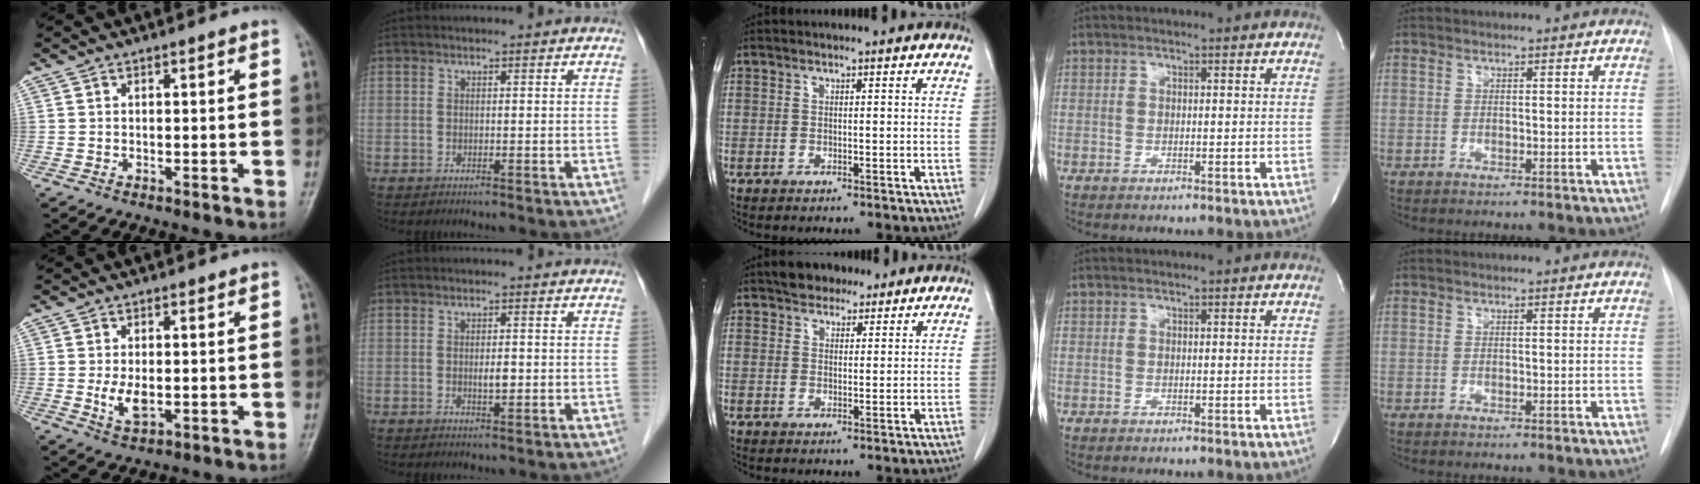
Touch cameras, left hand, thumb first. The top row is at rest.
{"thumb": {"total": 4.5, "force": [-0.4, 2.4, 3.7], "torque": [-0.070, -0.009, -0.003]}, "index": {"total": 1.6, "force": [-0.2, 0.6, 1.5], "torque": [-0.026, -0.002, -0.001]}, "middle": {"total": 4.6, "force": [3.6, 2.3, 1.5], "torque": [-0.026, 0.013, 0.062]}}